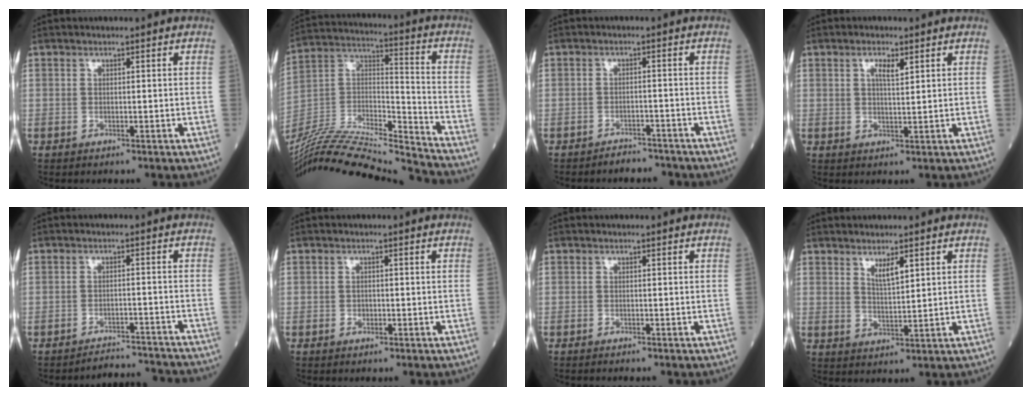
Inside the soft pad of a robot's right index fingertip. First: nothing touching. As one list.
[{"total": 26.4, "force": [-24.7, 0.1, 9.3], "torque": [-0.200, -0.015, -0.417]}, {"total": 3.4, "force": [-3.2, 1.2, -0.1], "torque": [0.002, 0.002, -0.048]}, {"total": 2.7, "force": [1.4, 0.5, 2.3], "torque": [-0.043, -0.001, 0.022]}, {"total": 8.0, "force": [-8.0, -0.4, -0.1], "torque": [0.006, 0.005, -0.107]}, {"total": 0.8, "force": [-0.3, 0.6, 0.4], "torque": [-0.006, 0.002, -0.006]}, {"total": 1.1, "force": [-1.0, 0.0, 0.4], "torque": [-0.003, 0.001, -0.014]}, {"total": 3.2, "force": [2.0, 0.5, 2.5], "torque": [-0.047, -0.004, 0.040]}]